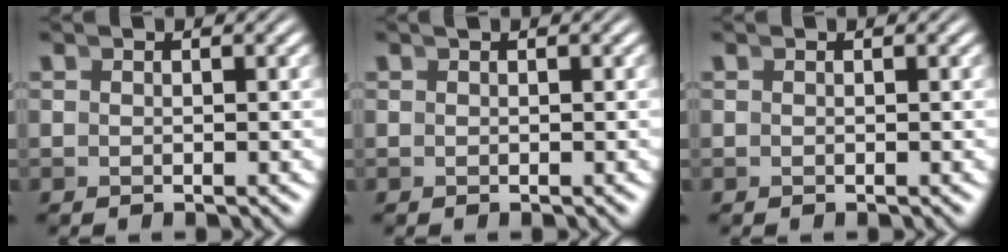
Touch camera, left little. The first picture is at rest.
{"total": 0.0}
{"total": 0.0}